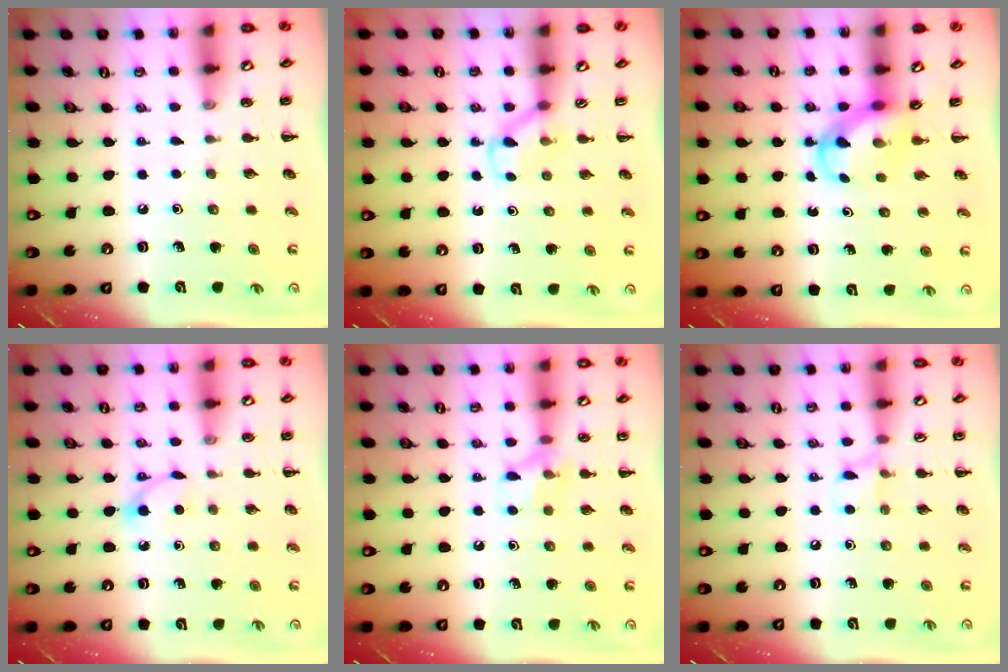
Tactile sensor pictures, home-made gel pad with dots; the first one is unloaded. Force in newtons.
{"total": 3.7, "press": 3.6, "slide": 1.0}
{"total": 4.6, "press": 4.6, "slide": 0.1}
{"total": 3.4, "press": 3.3, "slide": 1.0}
{"total": 8.4, "press": 8.3, "slide": 1.4}
{"total": 5.3, "press": 5.1, "slide": 1.4}